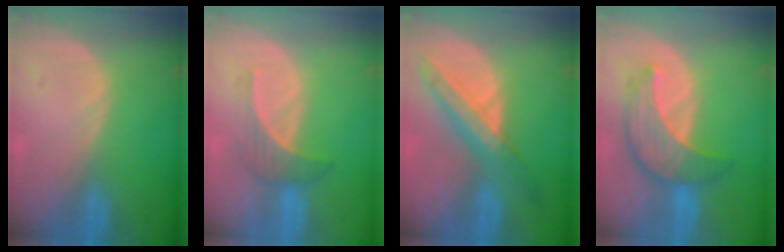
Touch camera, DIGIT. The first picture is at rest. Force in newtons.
{"total": 3.8, "press": 3.8, "slide": 0.8}
{"total": 7.2, "press": 6.8, "slide": 2.4}
{"total": 7.8, "press": 7.5, "slide": 2.3}